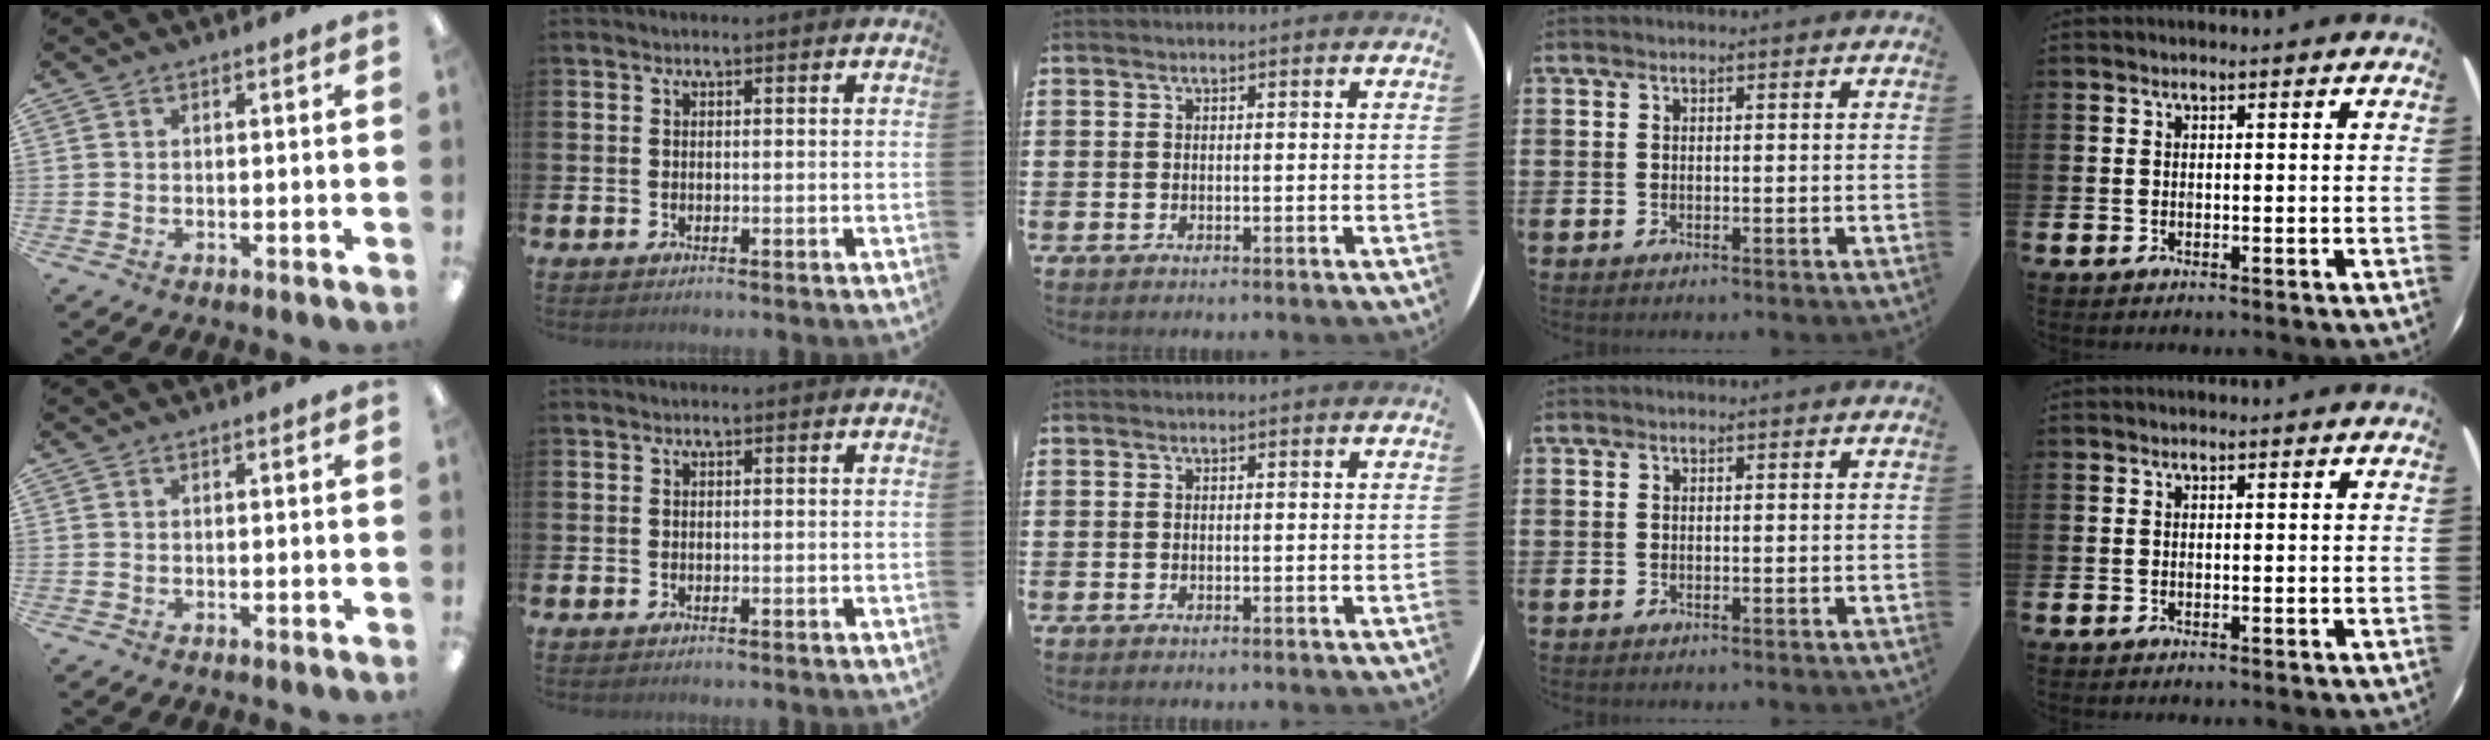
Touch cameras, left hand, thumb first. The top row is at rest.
{}